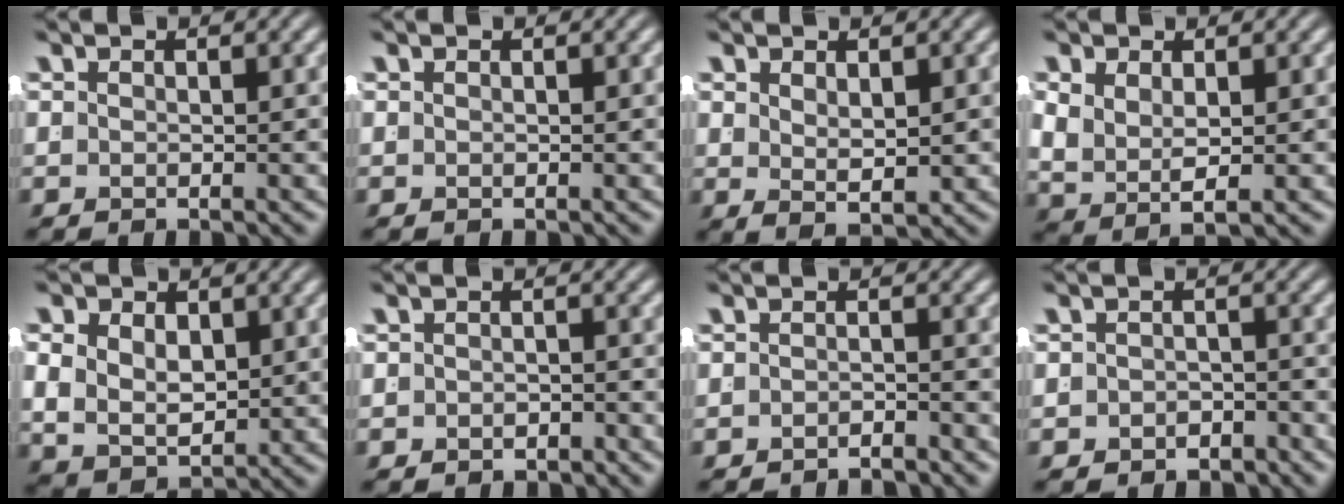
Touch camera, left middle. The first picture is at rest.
{"total": 0.0}
{"total": 2.2, "force": [0.2, 0.0, 2.1], "torque": [-0.028, -0.017, 0.021]}
{"total": 5.1, "force": [-0.2, 3.5, 3.6], "torque": [-0.093, -0.025, 0.010]}
{"total": 6.7, "force": [0.0, 5.4, 4.0], "torque": [-0.086, -0.028, 0.011]}
{"total": 1.5, "force": [-1.5, 0.4, 0.0], "torque": [0.003, -0.007, -0.020]}
{"total": 2.0, "force": [-2.0, -0.5, -0.1], "torque": [0.008, -0.004, -0.032]}
{"total": 2.5, "force": [-2.3, 0.9, -0.2], "torque": [0.007, -0.008, -0.037]}